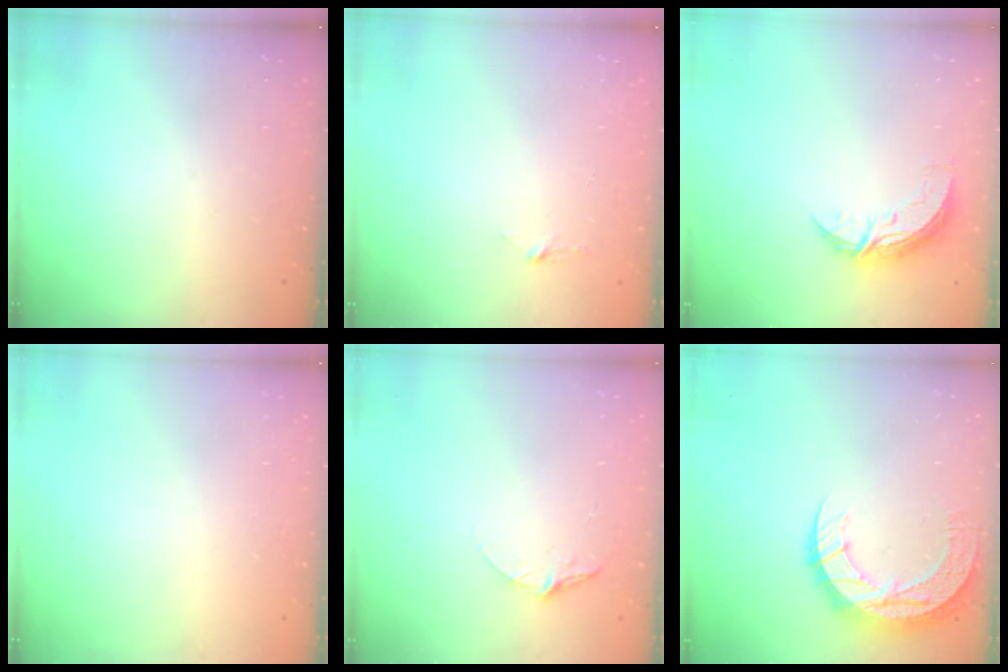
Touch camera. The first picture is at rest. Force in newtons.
{"total": 2.9, "press": 2.9, "slide": 0.3}
{"total": 9.2, "press": 9.2, "slide": 0.1}
{"total": 0.0}
{"total": 5.8, "press": 5.8, "slide": 0.5}
{"total": 12.2, "press": 12.2, "slide": 0.9}